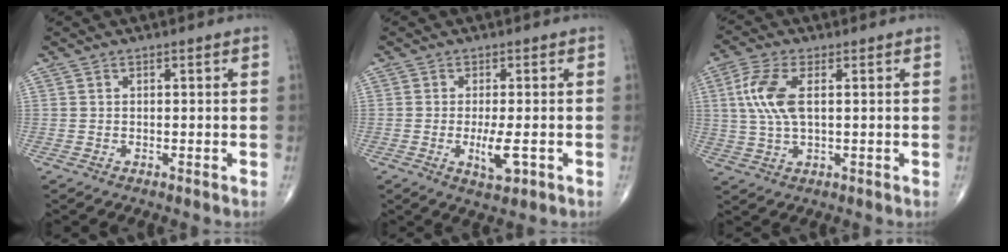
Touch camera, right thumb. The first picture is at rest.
{"total": 4.8, "force": [-1.2, 1.4, 4.5], "torque": [-0.077, -0.009, -0.016]}
{"total": 8.6, "force": [1.6, 3.9, 7.5], "torque": [-0.176, 0.006, 0.032]}